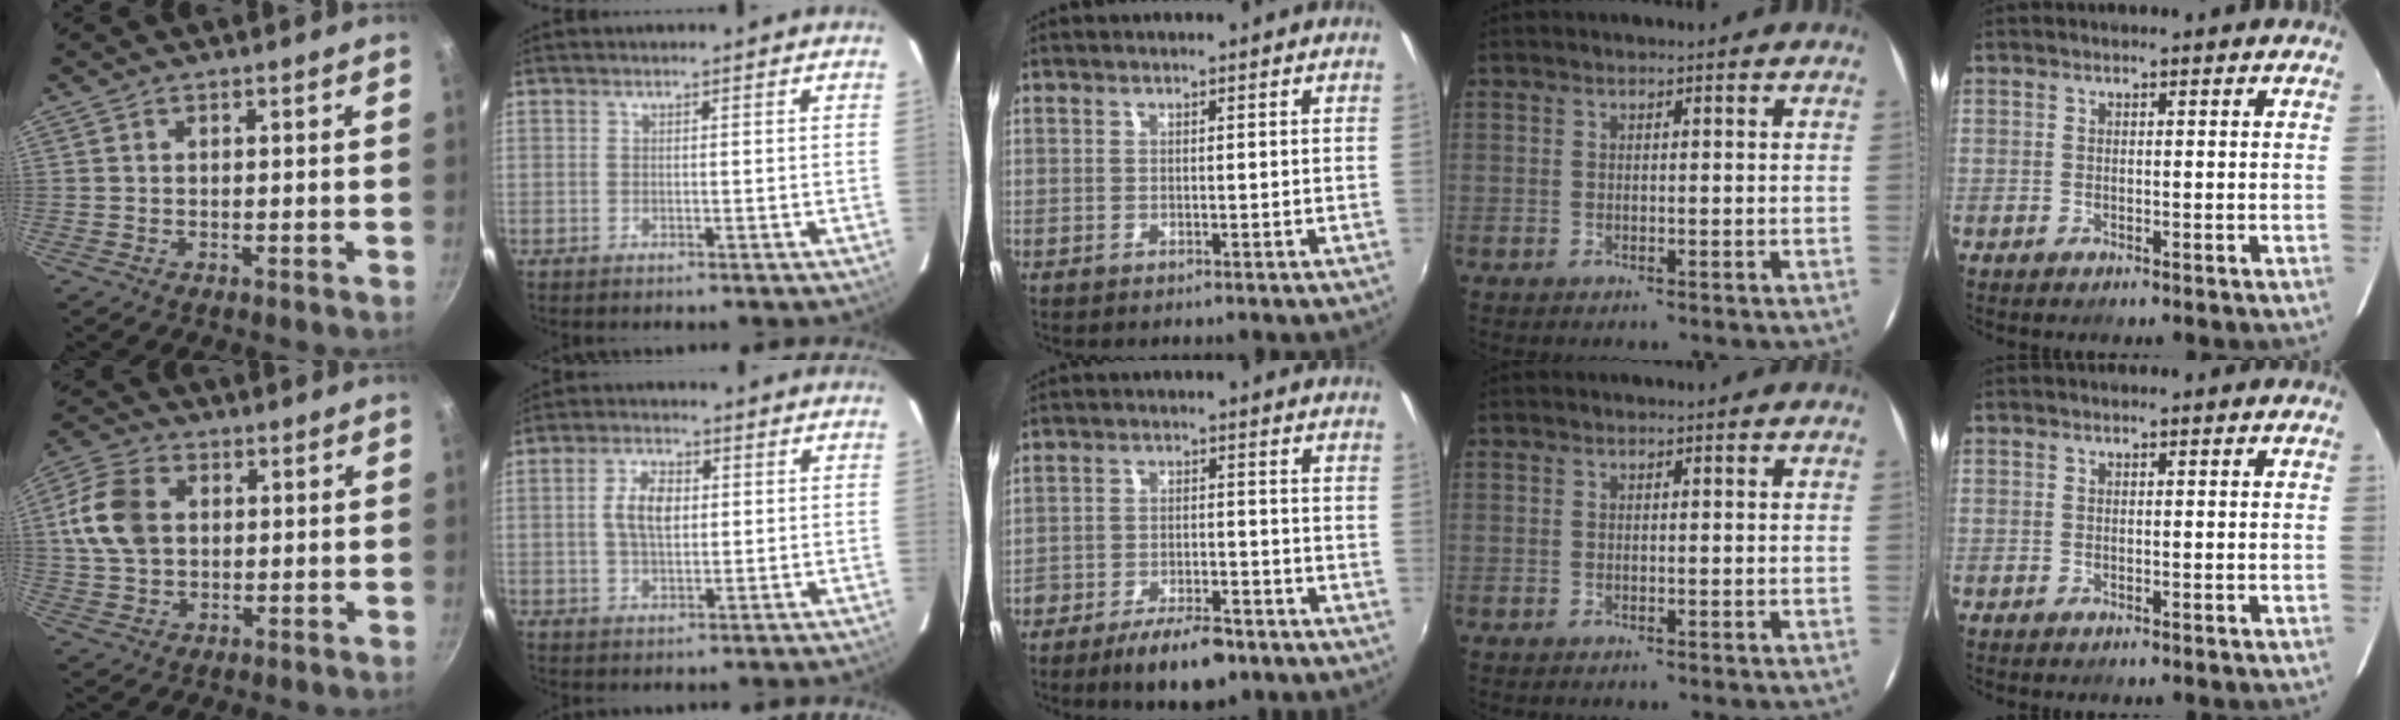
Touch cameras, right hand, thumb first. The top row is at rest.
{"thumb": {"total": 11.1, "force": [1.7, 8.0, 7.6], "torque": [-0.137, 0.012, 0.021]}, "index": {"total": 6.1, "force": [0.8, 3.3, 5.0], "torque": [-0.095, 0.010, 0.016]}, "middle": {"total": 10.3, "force": [-7.6, 3.7, 5.9], "torque": [-0.125, -0.008, -0.121]}}